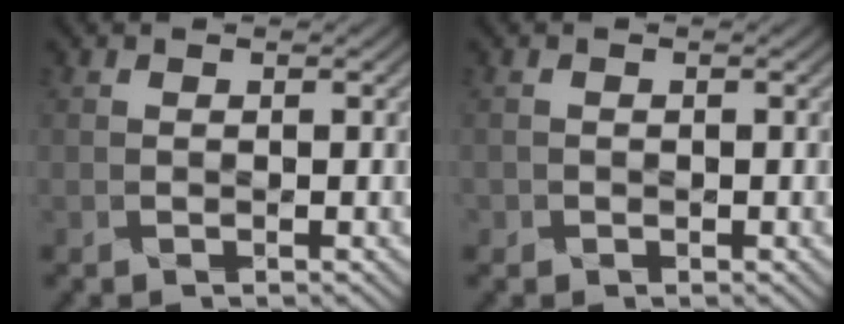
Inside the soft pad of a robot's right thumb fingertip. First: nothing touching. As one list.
[{"total": 0.8, "force": [-0.3, 0.8, 0.0], "torque": [-0.009, 0.005, -0.004]}]